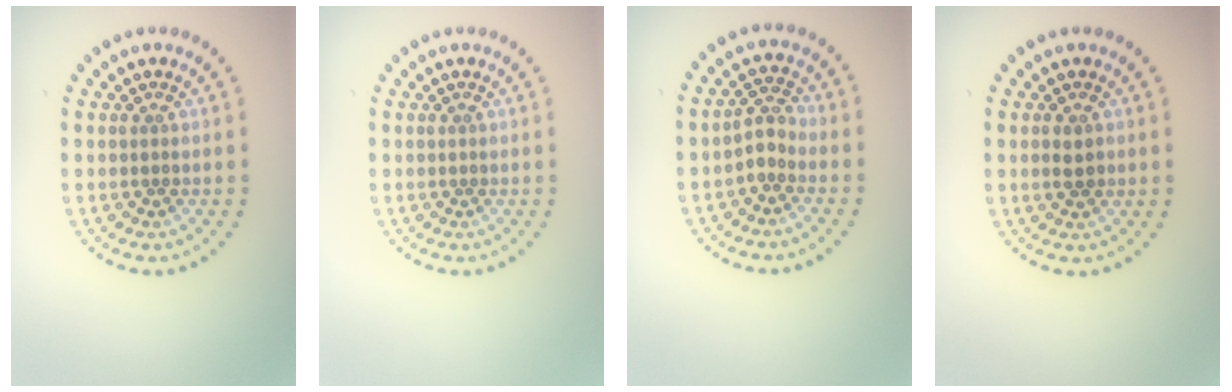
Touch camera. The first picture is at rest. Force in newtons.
{"total": 0.0}
{"total": 1.9, "press": 1.6, "slide": 1.0}
{"total": 1.6, "press": 1.6, "slide": 0.1}